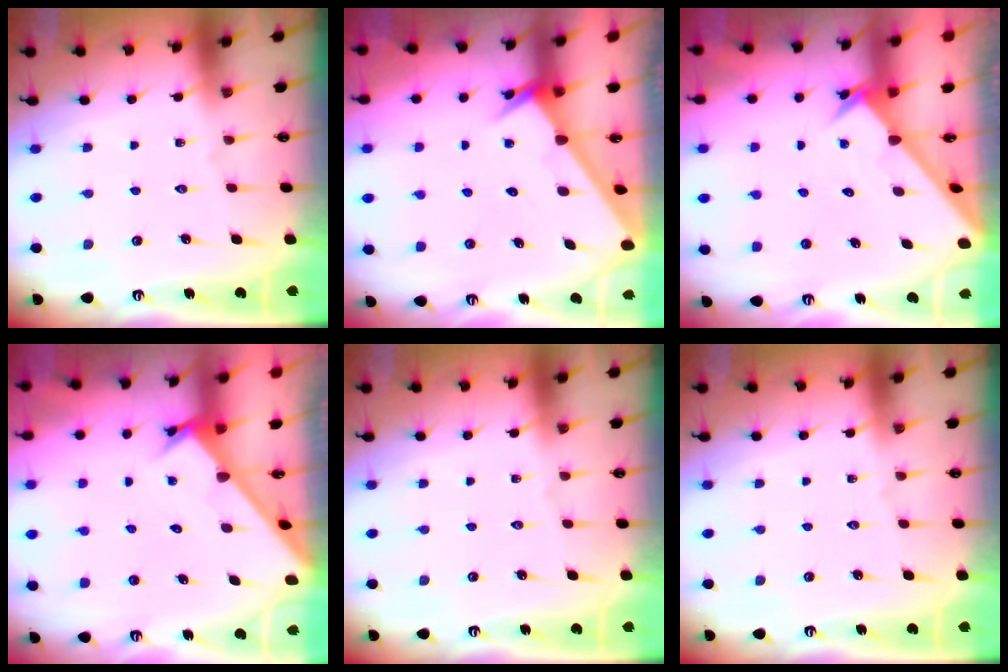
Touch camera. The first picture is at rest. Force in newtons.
{"total": 2.5, "press": 2.5, "slide": 0.1}
{"total": 2.5, "press": 2.5, "slide": 0.2}
{"total": 2.5, "press": 2.5, "slide": 0.2}
{"total": 0.0}
{"total": 0.0}